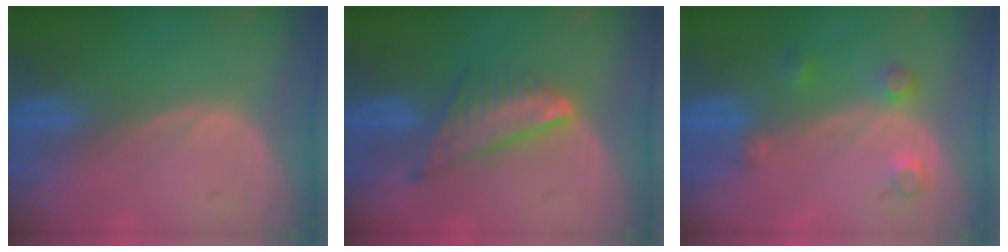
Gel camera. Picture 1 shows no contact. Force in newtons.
{"total": 7.6, "press": 6.5, "slide": 4.0}
{"total": 3.4, "press": 3.1, "slide": 1.5}